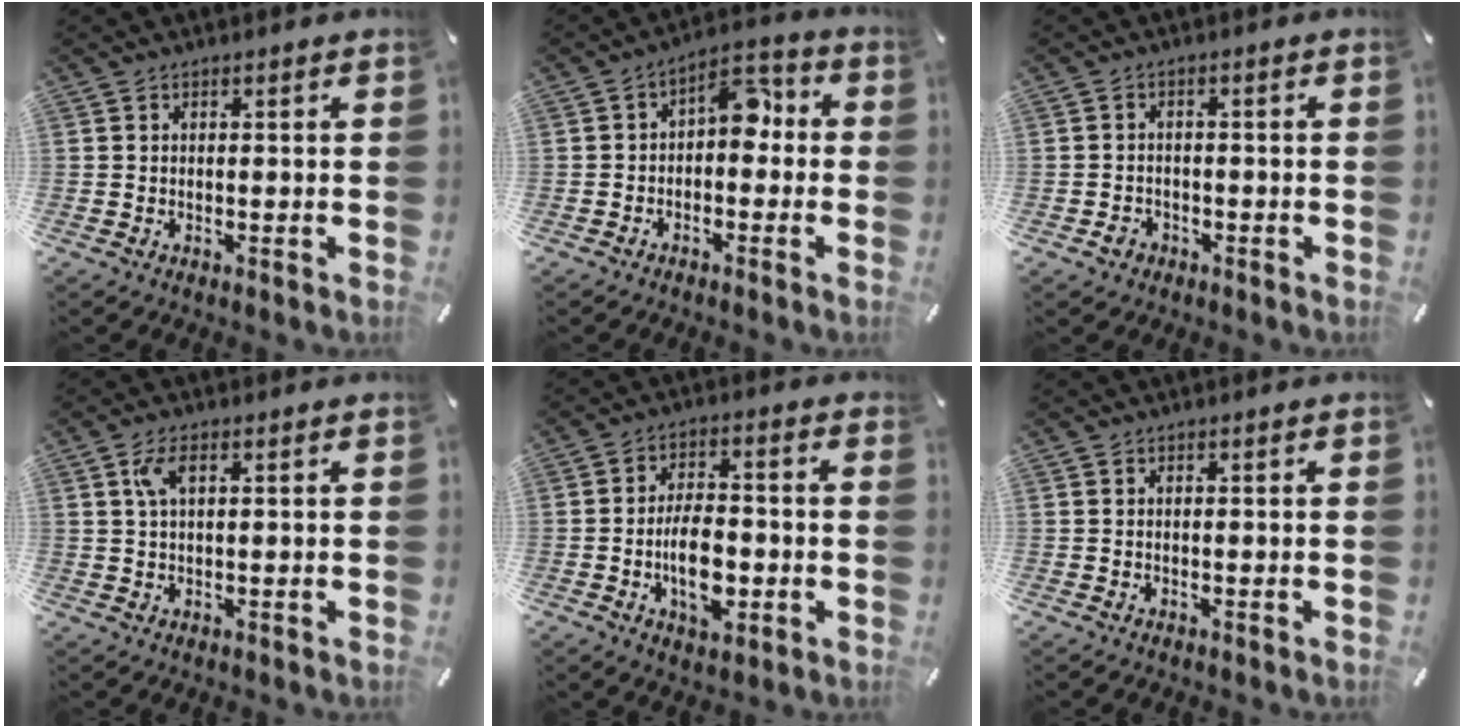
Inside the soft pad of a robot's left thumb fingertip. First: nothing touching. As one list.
[{"total": 8.0, "force": [0.4, 5.1, 6.2], "torque": [-0.086, 0.008, 0.001]}, {"total": 2.5, "force": [-1.4, 2.0, 0.6], "torque": [-0.009, 0.008, -0.030]}, {"total": 4.1, "force": [1.4, 1.7, 3.5], "torque": [-0.083, 0.006, 0.019]}, {"total": 10.5, "force": [-2.8, 6.3, 7.9], "torque": [-0.135, -0.002, -0.050]}, {"total": 0.0}]